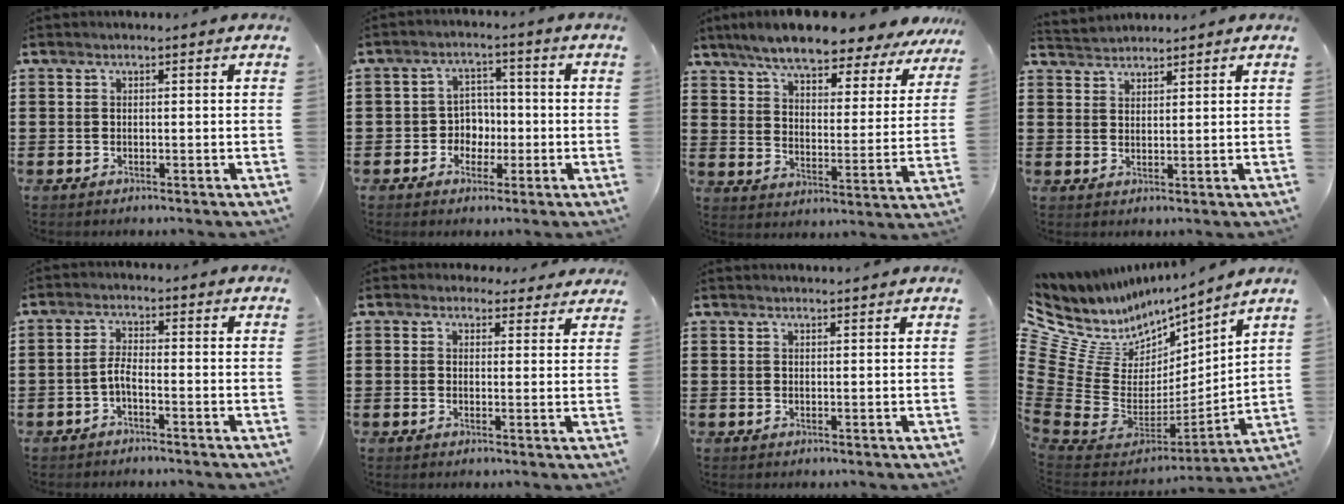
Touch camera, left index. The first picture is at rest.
{"total": 4.3, "force": [-1.2, 3.9, 1.4], "torque": [-0.040, 0.011, -0.028]}
{"total": 7.9, "force": [7.1, 0.9, 3.2], "torque": [-0.088, -0.038, 0.121]}
{"total": 2.4, "force": [2.3, 0.4, -0.5], "torque": [0.002, -0.002, 0.046]}
{"total": 2.5, "force": [-1.4, 0.6, 2.0], "torque": [-0.054, 0.000, -0.031]}
{"total": 2.7, "force": [2.4, 1.2, 0.4], "torque": [-0.009, -0.003, 0.042]}
{"total": 1.1, "force": [1.1, 0.0, 0.2], "torque": [-0.006, -0.002, 0.022]}
{"total": 7.7, "force": [3.7, 6.4, 2.1], "torque": [-0.097, -0.049, 0.067]}